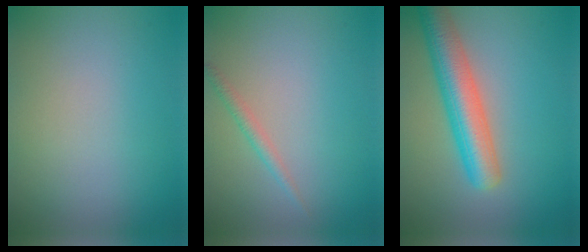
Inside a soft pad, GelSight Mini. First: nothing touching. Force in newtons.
{"total": 1.2, "press": 1.2, "slide": 0.0}
{"total": 6.2, "press": 6.2, "slide": 0.3}